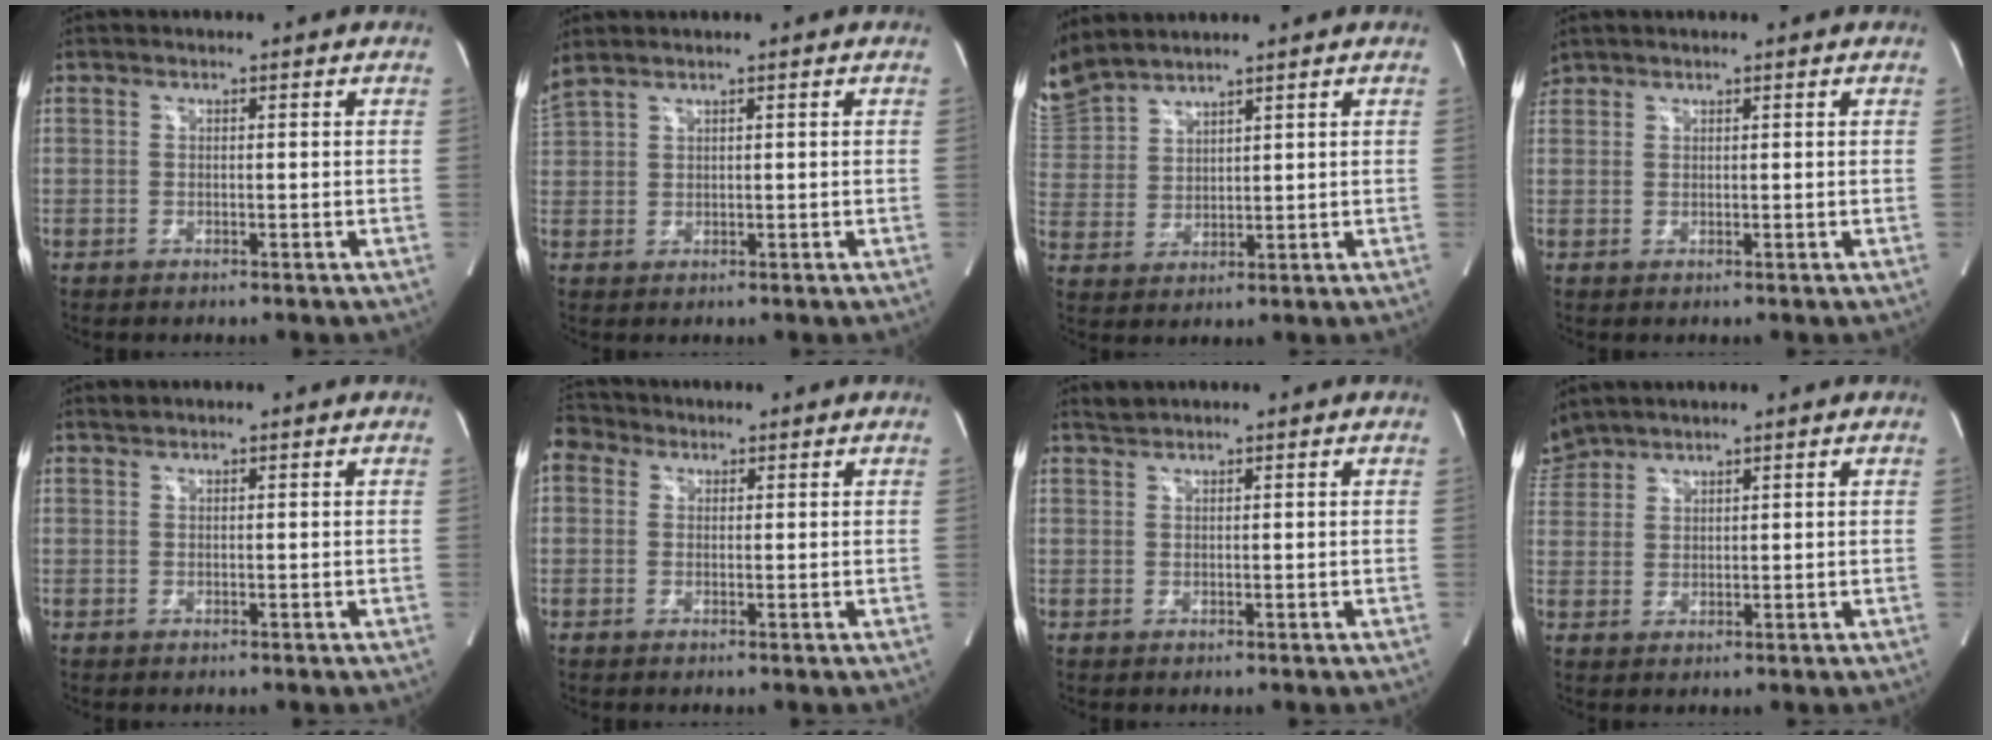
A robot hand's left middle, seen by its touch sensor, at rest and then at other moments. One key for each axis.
{"total": 2.9, "fx": 2.6, "fy": 0.1, "fz": 1.4, "tx": -0.049, "ty": 0.026, "tz": 0.064}
{"total": 8.1, "fx": 7.8, "fy": 1.2, "fz": 1.8, "tx": -0.059, "ty": 0.020, "tz": 0.170}
{"total": 1.7, "fx": 1.6, "fy": 0.5, "fz": 0.0, "tx": -0.006, "ty": 0.018, "tz": 0.033}
{"total": 0.5, "fx": 0.5, "fy": -0.1, "fz": 0.0, "tx": -0.008, "ty": 0.004, "tz": 0.014}
{"total": 4.3, "fx": 2.0, "fy": 3.5, "fz": 1.6, "tx": -0.043, "ty": 0.028, "tz": 0.039}
{"total": 1.1, "fx": 1.1, "fy": -0.2, "fz": -0.1, "tx": -0.005, "ty": 0.004, "tz": 0.027}
{"total": 4.0, "fx": 3.9, "fy": 0.7, "fz": 0.2, "tx": -0.015, "ty": 0.024, "tz": 0.083}